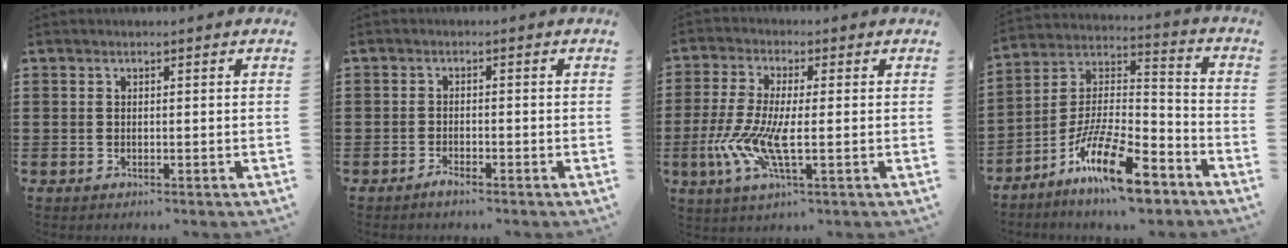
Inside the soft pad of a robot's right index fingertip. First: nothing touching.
{"total": 1.5, "force": [-1.3, 0.2, 0.6], "torque": [-0.014, -0.003, -0.024]}
{"total": 8.2, "force": [-1.9, 2.3, 7.6], "torque": [-0.182, -0.021, -0.041]}
{"total": 15.4, "force": [-10.4, 3.8, 10.7], "torque": [-0.200, 0.030, -0.184]}